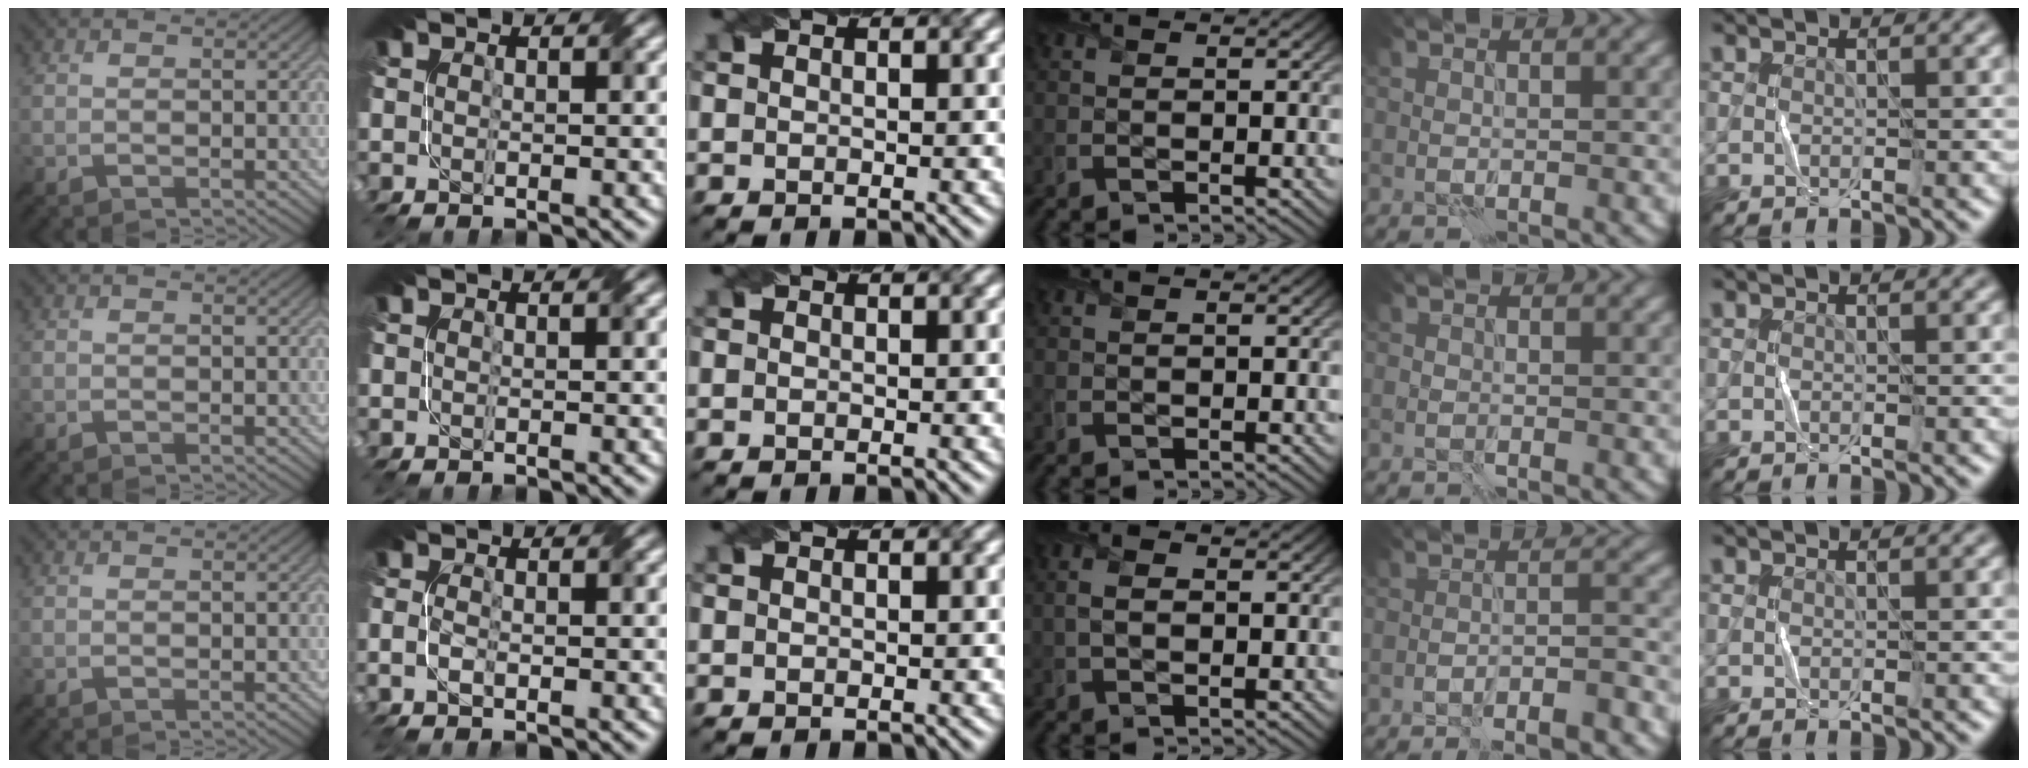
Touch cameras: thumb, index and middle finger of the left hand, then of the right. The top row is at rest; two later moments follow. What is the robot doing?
{"motion": "fold", "object": "bubble wrap"}